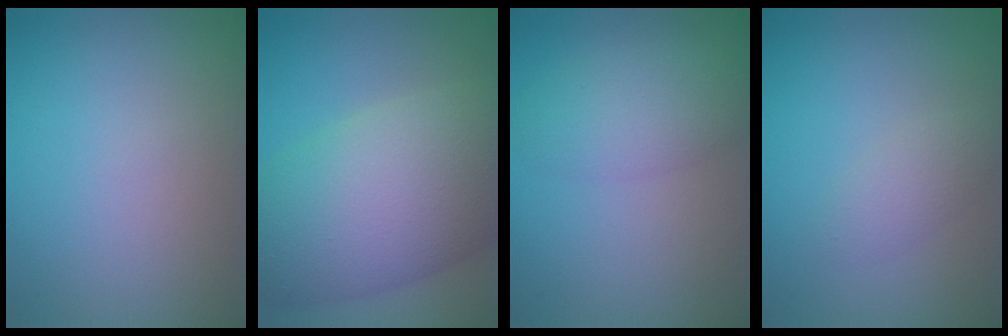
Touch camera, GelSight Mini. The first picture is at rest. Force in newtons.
{"total": 12.1, "press": 12.1, "slide": 0.5}
{"total": 3.5, "press": 3.5, "slide": 0.2}
{"total": 1.6, "press": 1.6, "slide": 0.1}